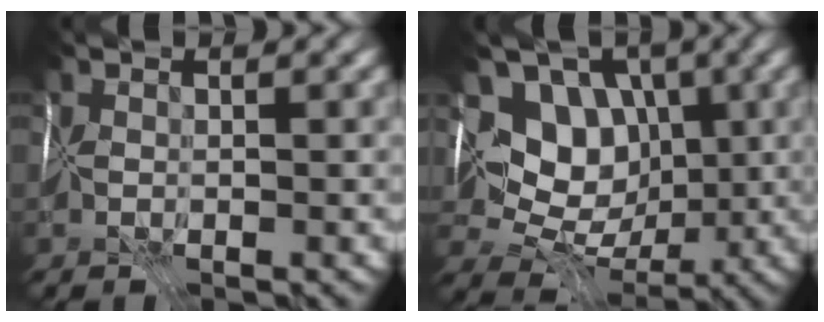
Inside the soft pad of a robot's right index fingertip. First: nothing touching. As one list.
[{"total": 6.6, "force": [1.7, 5.4, 3.5], "torque": [-0.037, -0.002, 0.023]}]